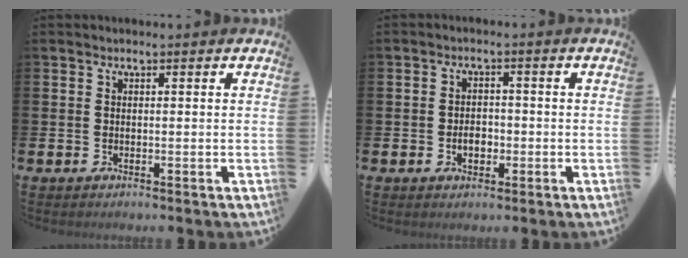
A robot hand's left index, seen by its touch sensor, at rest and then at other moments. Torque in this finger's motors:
{"motor_torque": [0.62, 0.14, 0.03, 0.05]}